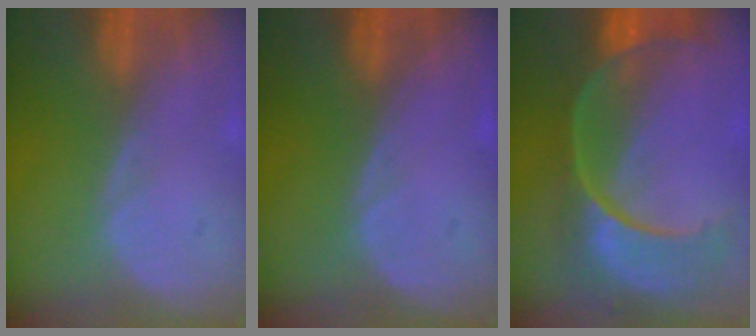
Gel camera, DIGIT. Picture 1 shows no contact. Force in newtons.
{"total": 0.0}
{"total": 11.2, "press": 9.3, "slide": 6.1}